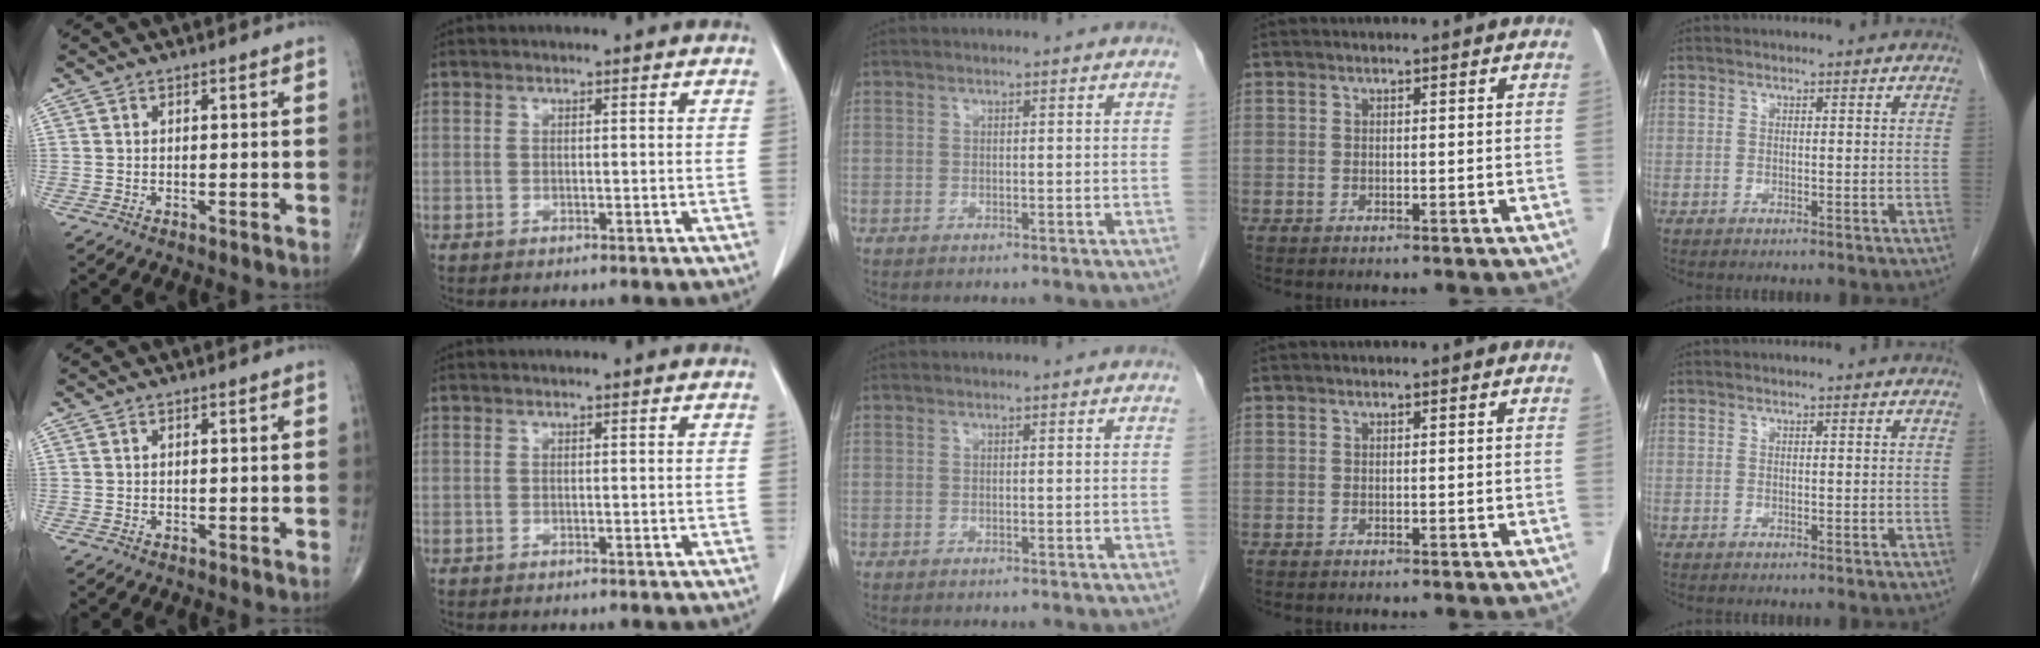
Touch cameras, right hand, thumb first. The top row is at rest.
{}